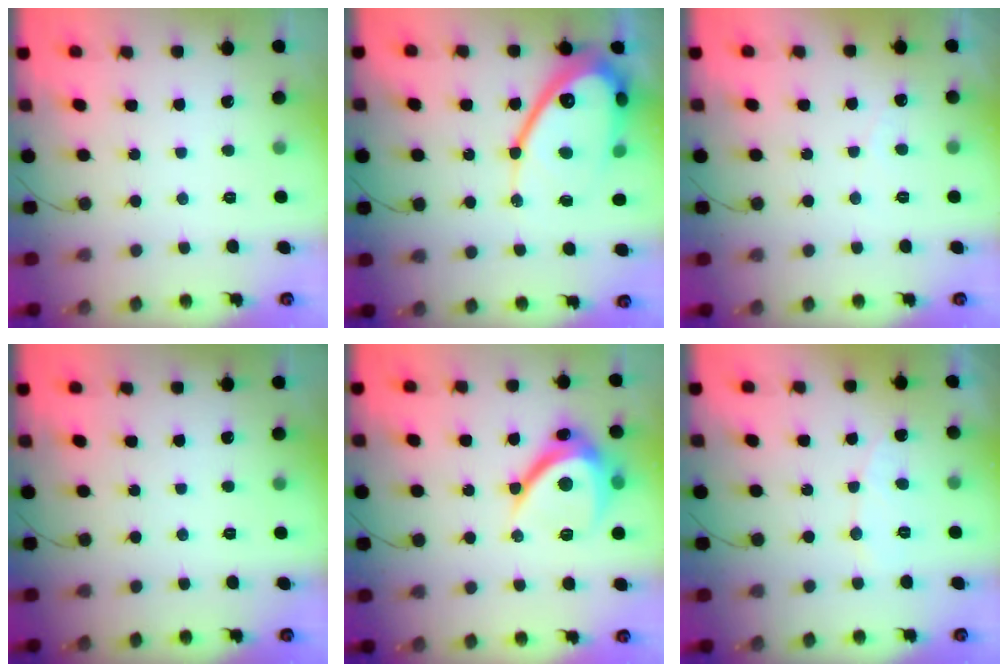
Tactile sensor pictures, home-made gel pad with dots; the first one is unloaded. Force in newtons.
{"total": 19.5, "press": 19.5, "slide": 1.7}
{"total": 1.9, "press": 1.9, "slide": 0.2}
{"total": 0.0}
{"total": 11.8, "press": 11.8, "slide": 1.2}
{"total": 6.5, "press": 6.5, "slide": 0.6}